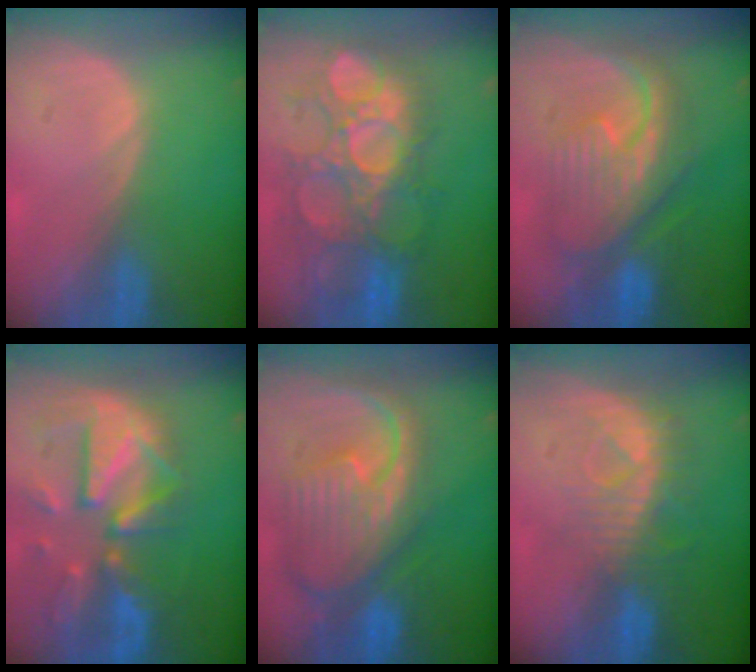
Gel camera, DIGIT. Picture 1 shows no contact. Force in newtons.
{"total": 11.2, "press": 10.8, "slide": 3.1}
{"total": 9.7, "press": 9.7, "slide": 0.8}
{"total": 12.1, "press": 10.4, "slide": 6.1}
{"total": 12.3, "press": 10.7, "slide": 6.1}
{"total": 8.2, "press": 7.4, "slide": 3.6}